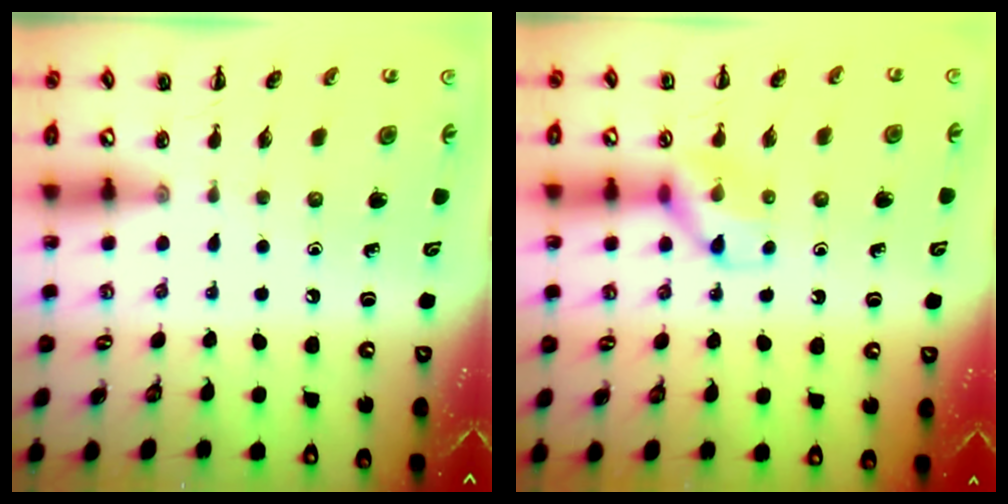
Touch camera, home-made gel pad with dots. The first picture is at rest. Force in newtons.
{"total": 9.8, "press": 9.7, "slide": 0.7}